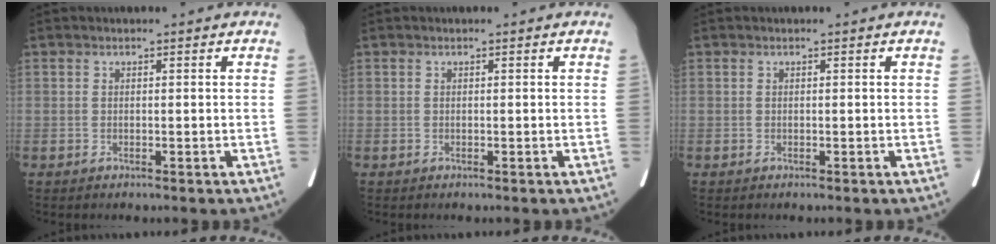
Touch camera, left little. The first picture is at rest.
{"total": 0.0}
{"total": 0.0}